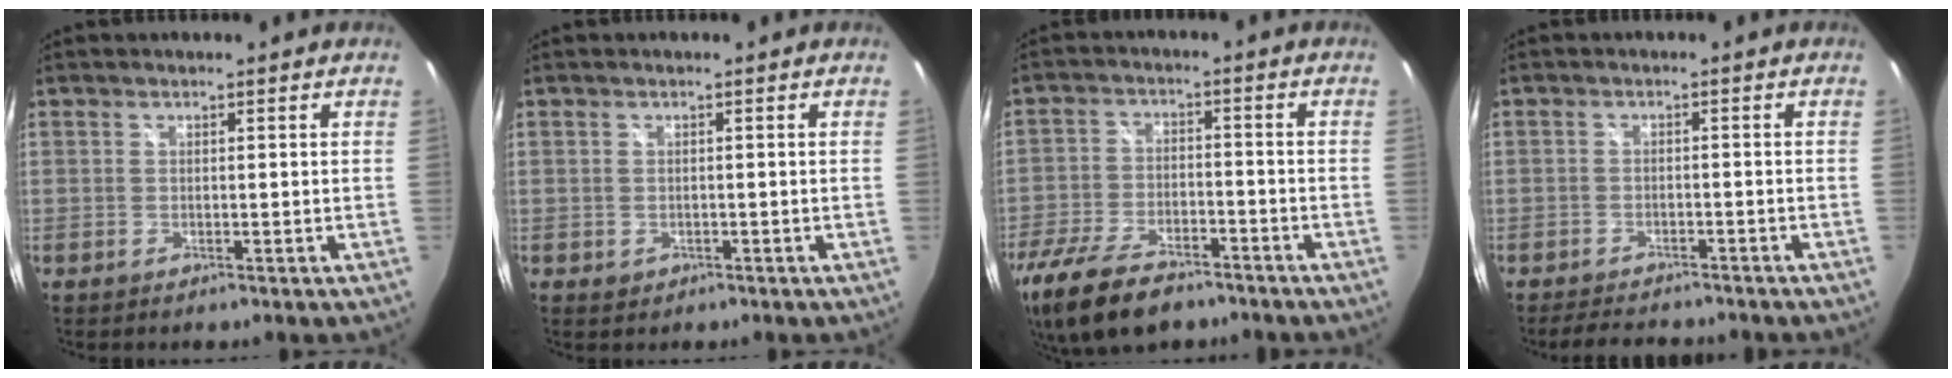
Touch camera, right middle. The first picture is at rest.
{"total": 1.3, "force": [-0.4, 1.2, 0.5], "torque": [-0.008, -0.001, -0.004]}
{"total": 16.8, "force": [-11.9, 7.4, 9.3], "torque": [-0.217, -0.032, -0.208]}
{"total": 6.2, "force": [-5.6, 1.9, 1.9], "torque": [-0.051, 0.006, -0.080]}